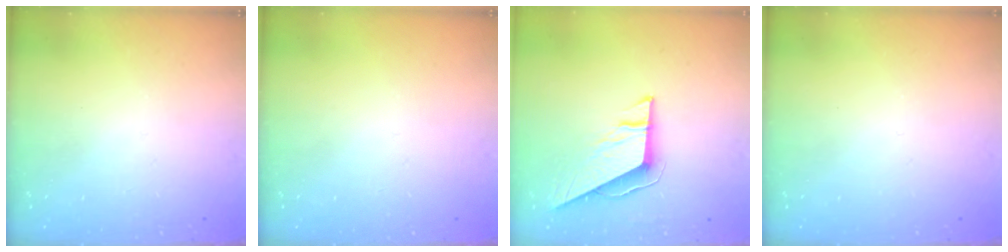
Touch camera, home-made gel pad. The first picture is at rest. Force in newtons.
{"total": 0.0}
{"total": 8.4, "press": 8.3, "slide": 0.7}
{"total": 0.0}